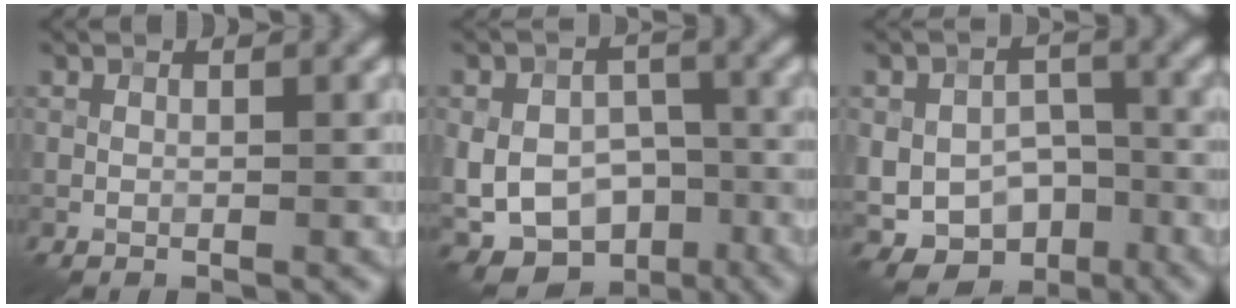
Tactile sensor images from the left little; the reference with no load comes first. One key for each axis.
{"total": 12.3, "fx": -4.7, "fy": 9.1, "fz": 6.8, "tx": -0.088, "ty": -0.017, "tz": -0.079}
{"total": 9.2, "fx": -4.0, "fy": 6.5, "fz": 5.2, "tx": -0.065, "ty": -0.007, "tz": -0.065}